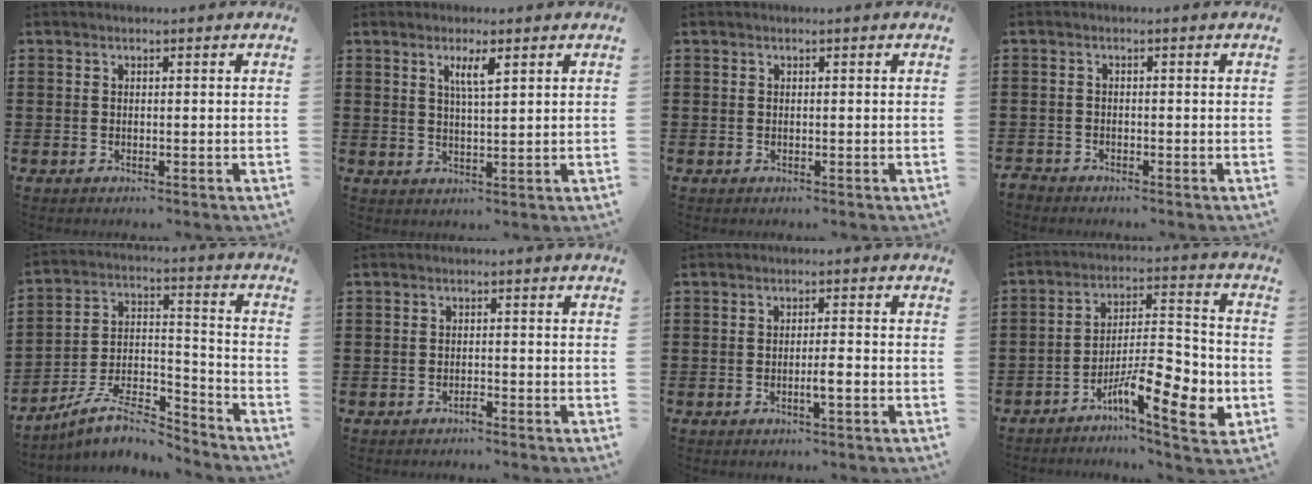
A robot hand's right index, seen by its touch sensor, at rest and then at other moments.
{"total": 3.5, "force": [1.7, 0.7, 3.0], "torque": [-0.064, 0.004, 0.026]}
{"total": 0.0}
{"total": 1.5, "force": [-1.4, 0.3, -0.1], "torque": [-0.003, 0.001, -0.033]}
{"total": 9.2, "force": [-8.0, 2.0, 4.1], "torque": [-0.076, 0.014, -0.157]}
{"total": 1.1, "force": [-0.9, 0.1, 0.5], "torque": [-0.013, -0.002, -0.018]}
{"total": 2.4, "force": [-0.9, 0.2, 2.2], "torque": [-0.036, 0.000, -0.017]}
{"total": 11.7, "force": [-5.8, 3.2, 9.7], "torque": [-0.152, 0.005, -0.101]}